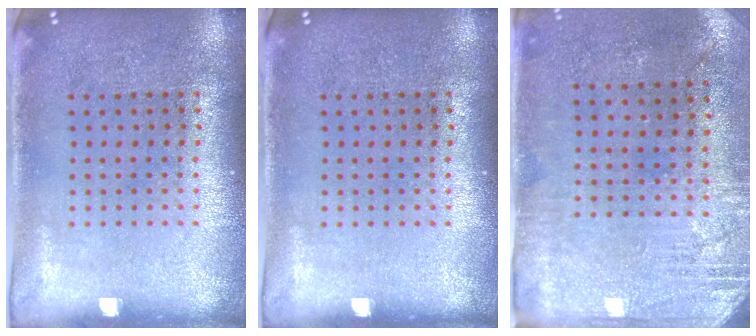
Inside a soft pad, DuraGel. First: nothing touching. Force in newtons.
{"total": 0.0}
{"total": 2.8, "press": 2.4, "slide": 1.5}